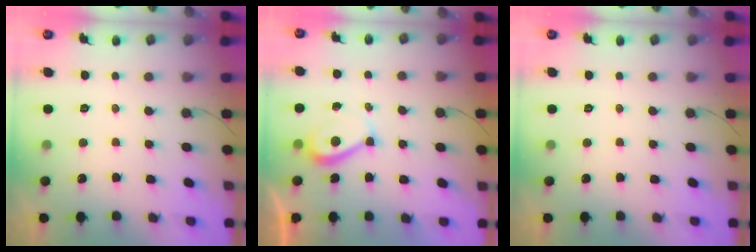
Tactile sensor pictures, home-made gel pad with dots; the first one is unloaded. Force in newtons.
{"total": 4.7, "press": 4.7, "slide": 0.5}
{"total": 0.0}